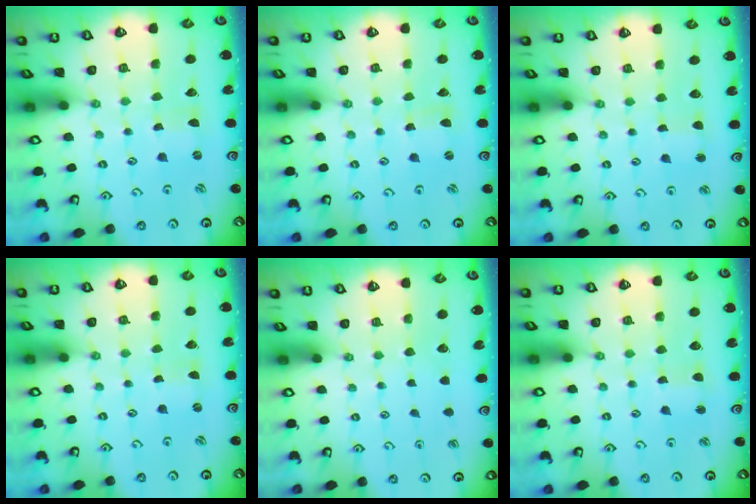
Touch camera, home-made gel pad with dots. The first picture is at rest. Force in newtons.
{"total": 0.6, "press": 0.6, "slide": 0.1}
{"total": 2.1, "press": 2.1, "slide": 0.2}
{"total": 0.0}
{"total": 0.0}
{"total": 2.4, "press": 2.4, "slide": 0.3}